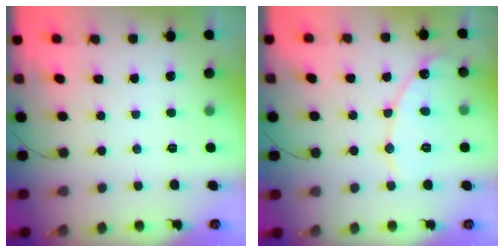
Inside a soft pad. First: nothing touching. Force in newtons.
{"total": 10.6, "press": 10.5, "slide": 0.8}